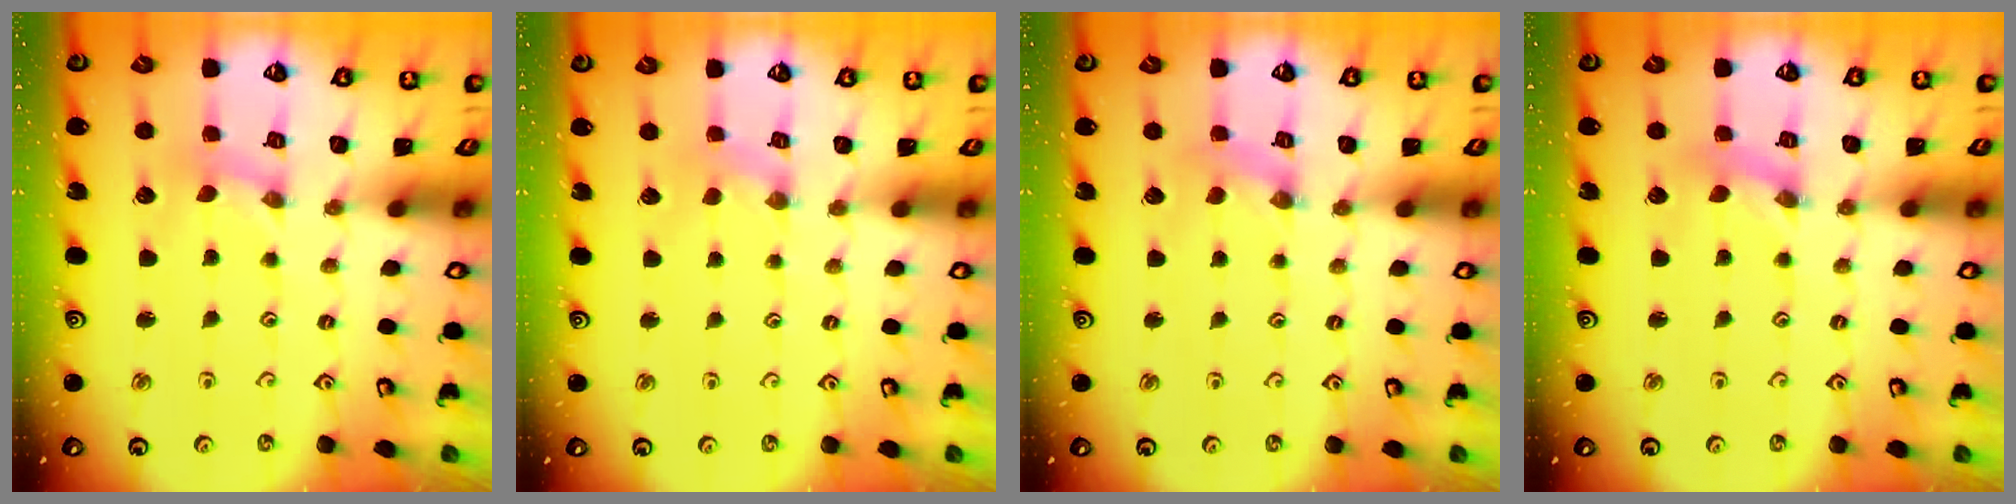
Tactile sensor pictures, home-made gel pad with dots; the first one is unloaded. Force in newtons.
{"total": 0.0}
{"total": 1.0, "press": 1.0, "slide": 0.2}
{"total": 1.2, "press": 1.2, "slide": 0.3}